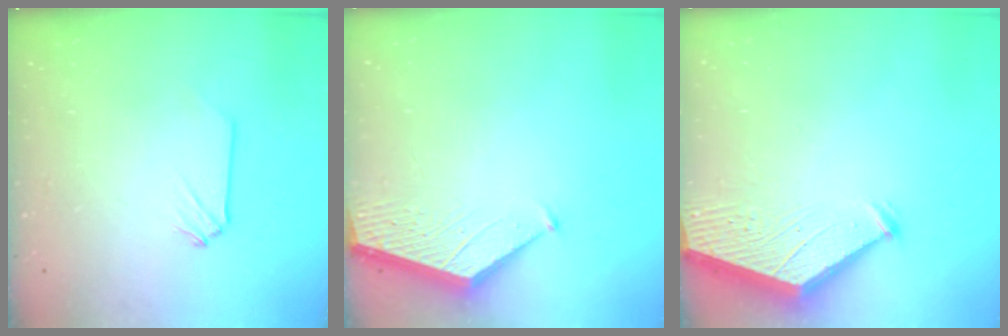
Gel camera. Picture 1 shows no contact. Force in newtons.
{"total": 1.8, "press": 1.8, "slide": 0.2}
{"total": 3.1, "press": 3.0, "slide": 0.5}